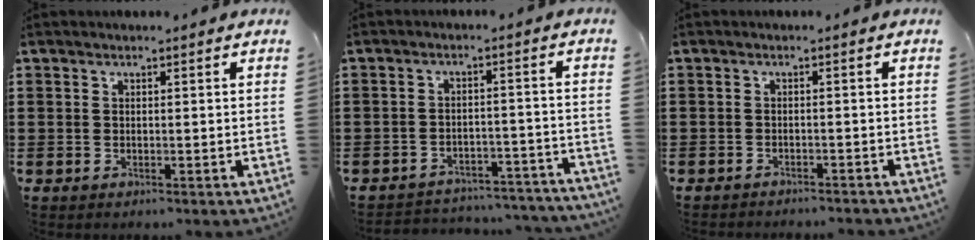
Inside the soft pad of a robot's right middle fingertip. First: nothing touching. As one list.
[{"total": 3.8, "force": [-3.7, 0.5, 0.3], "torque": [-0.010, 0.005, -0.081]}, {"total": 1.5, "force": [-1.5, 0.0, -0.2], "torque": [0.000, 0.004, -0.032]}]